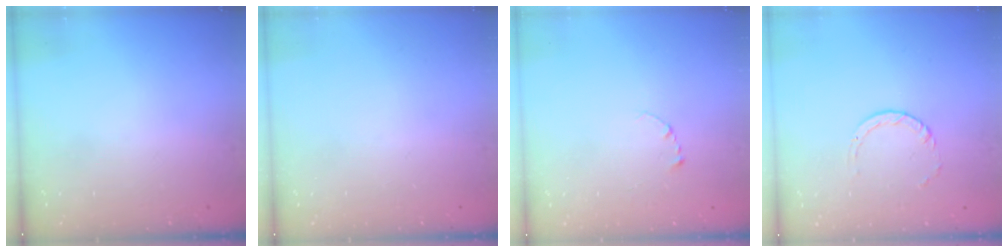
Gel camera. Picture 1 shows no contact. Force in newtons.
{"total": 0.0}
{"total": 2.3, "press": 2.3, "slide": 0.2}
{"total": 1.0, "press": 1.0, "slide": 0.1}